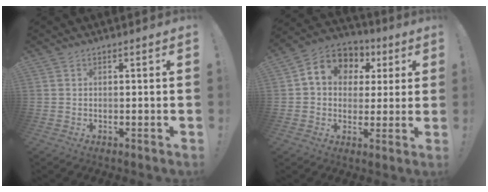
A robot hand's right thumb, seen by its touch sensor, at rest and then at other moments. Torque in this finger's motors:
{"motor_torque": [1.13, 2.34, 0.44, -0.04, 0.00]}